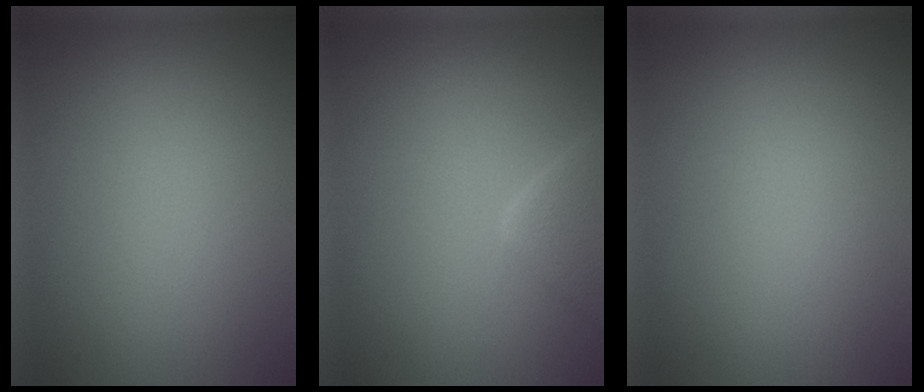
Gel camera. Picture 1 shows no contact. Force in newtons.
{"total": 2.8, "press": 2.8, "slide": 0.1}
{"total": 0.0}